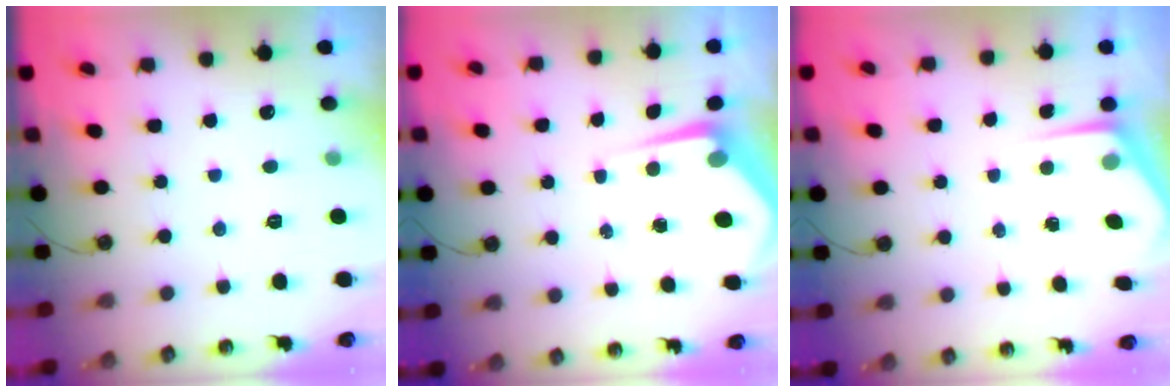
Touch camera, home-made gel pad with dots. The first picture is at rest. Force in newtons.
{"total": 4.7, "press": 4.7, "slide": 0.8}
{"total": 3.4, "press": 3.4, "slide": 0.5}